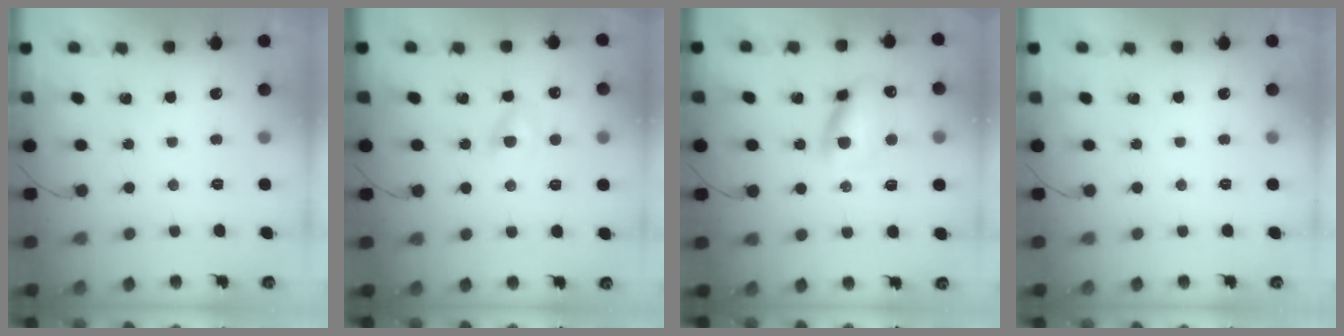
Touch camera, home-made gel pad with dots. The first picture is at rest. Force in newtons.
{"total": 2.7, "press": 2.5, "slide": 1.1}
{"total": 11.5, "press": 11.3, "slide": 2.0}
{"total": 0.0}